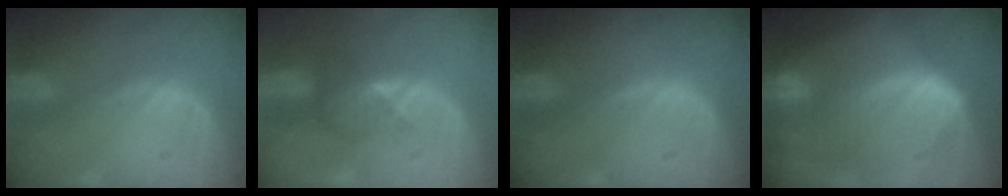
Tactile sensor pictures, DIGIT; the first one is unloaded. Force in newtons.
{"total": 3.4, "press": 3.1, "slide": 1.5}
{"total": 0.0}
{"total": 10.4, "press": 9.0, "slide": 5.3}